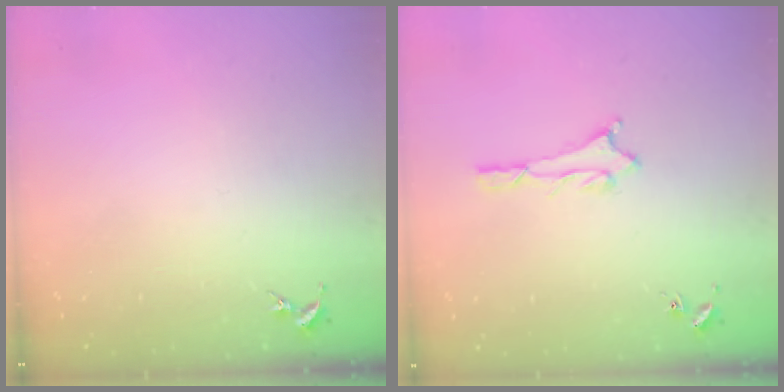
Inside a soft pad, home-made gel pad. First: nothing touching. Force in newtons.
{"total": 1.1, "press": 1.1, "slide": 0.1}